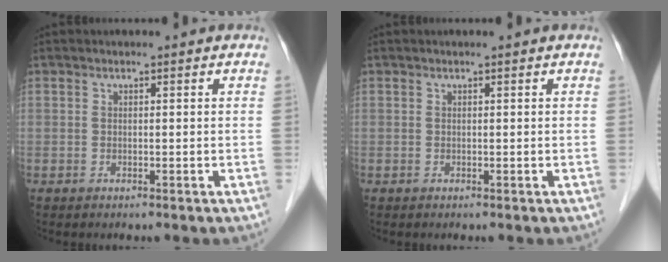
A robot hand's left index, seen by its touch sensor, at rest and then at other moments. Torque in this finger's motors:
{"motor_torque": [0.17, 0.08, -0.01, -0.01]}